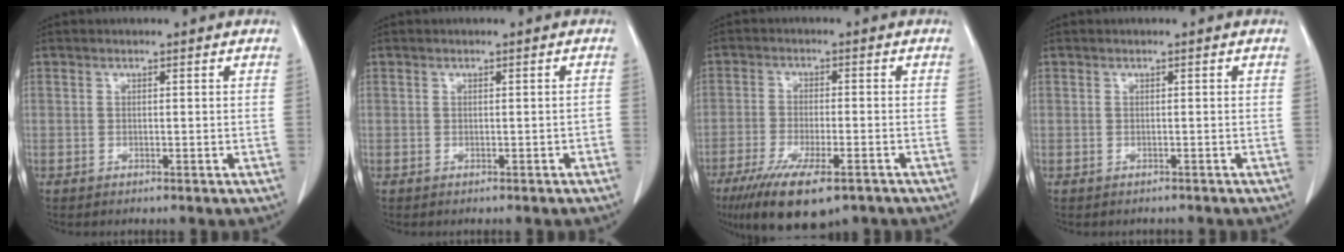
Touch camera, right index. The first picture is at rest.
{"total": 0.6, "force": [-0.3, 0.4, 0.4], "torque": [-0.003, 0.003, -0.003]}
{"total": 12.9, "force": [-8.6, 3.2, 9.1], "torque": [-0.154, -0.029, -0.136]}
{"total": 1.0, "force": [-0.7, 0.7, 0.0], "torque": [0.000, 0.004, -0.009]}